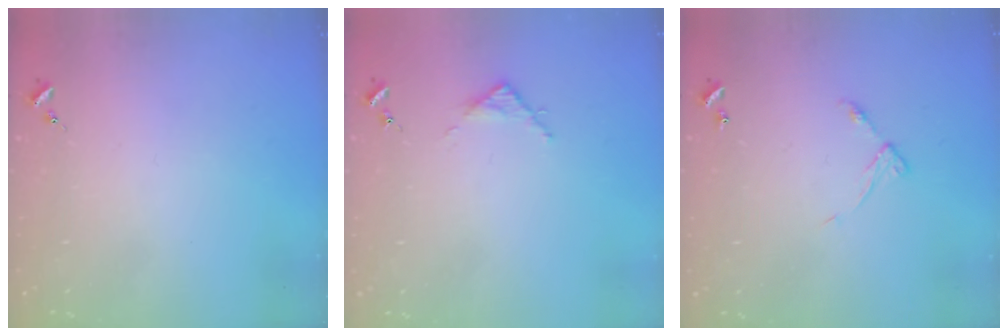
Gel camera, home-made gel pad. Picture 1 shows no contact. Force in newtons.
{"total": 2.8, "press": 2.8, "slide": 0.4}
{"total": 6.5, "press": 6.5, "slide": 0.5}